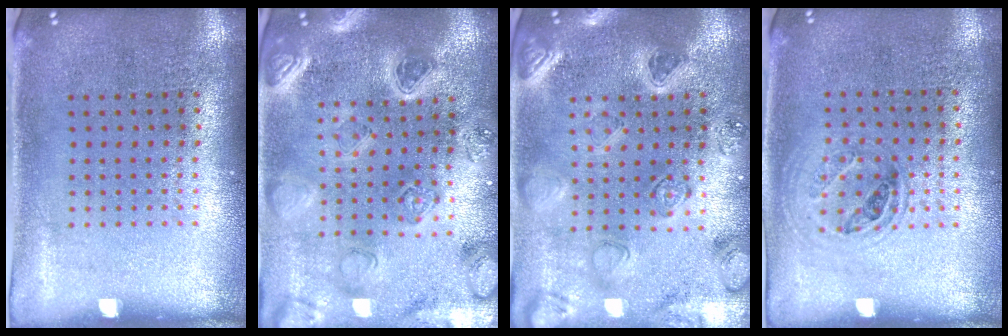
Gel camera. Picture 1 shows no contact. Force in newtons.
{"total": 2.5, "press": 2.5, "slide": 0.3}
{"total": 2.3, "press": 2.2, "slide": 0.2}
{"total": 1.1, "press": 1.0, "slide": 0.5}